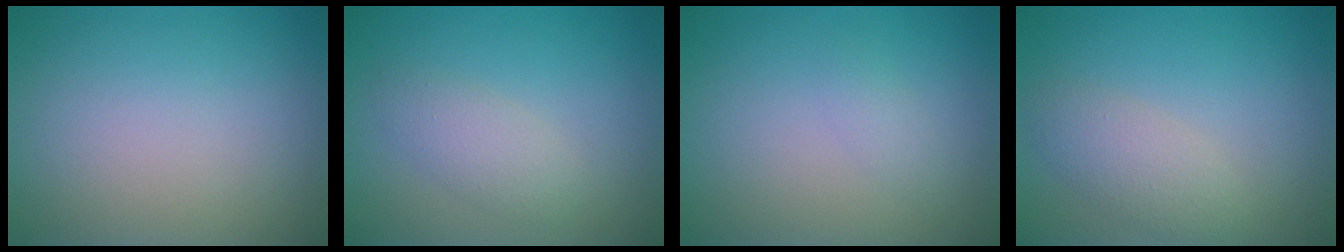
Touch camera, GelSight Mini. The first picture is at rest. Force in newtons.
{"total": 2.3, "press": 2.3, "slide": 0.1}
{"total": 0.9, "press": 0.9, "slide": 0.1}
{"total": 2.8, "press": 2.8, "slide": 0.1}